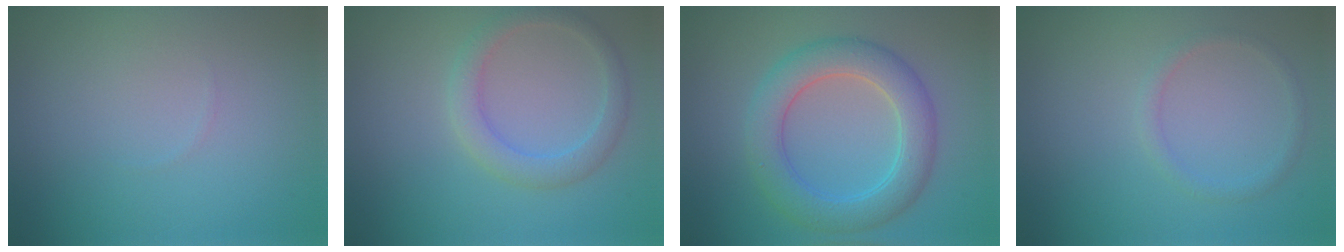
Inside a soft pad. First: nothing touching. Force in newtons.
{"total": 2.7, "press": 2.7, "slide": 0.0}
{"total": 5.3, "press": 5.3, "slide": 0.2}
{"total": 1.2, "press": 1.2, "slide": 0.2}